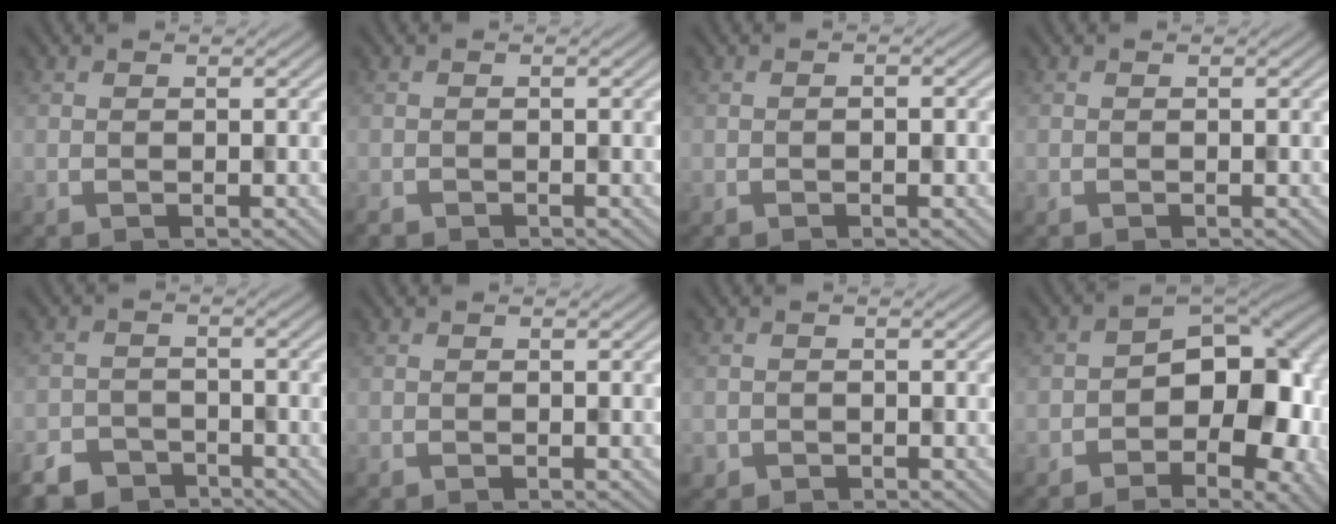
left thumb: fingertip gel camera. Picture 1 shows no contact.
{"total": 0.9, "force": [-0.8, 0.3, -0.2], "torque": [0.004, -0.001, -0.014]}
{"total": 0.7, "force": [-0.4, 0.2, 0.5], "torque": [-0.008, 0.002, -0.009]}
{"total": 0.0}
{"total": 4.9, "force": [-4.2, 2.3, 0.8], "torque": [-0.015, -0.005, -0.076]}
{"total": 0.0}
{"total": 0.9, "force": [-0.5, 0.7, -0.2], "torque": [0.006, -0.002, -0.008]}
{"total": 11.9, "force": [-2.2, 7.2, 9.1], "torque": [-0.096, 0.004, -0.043]}